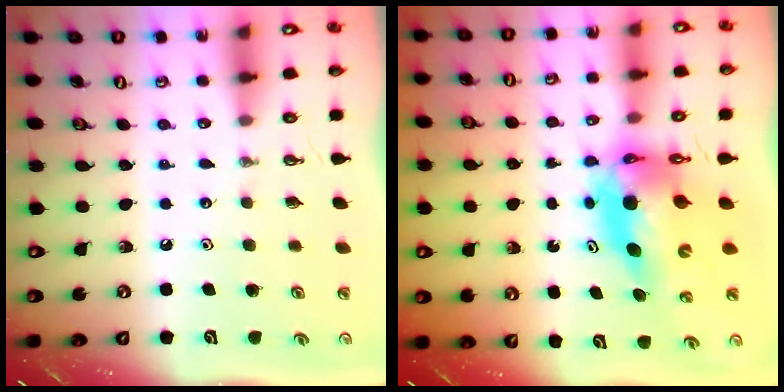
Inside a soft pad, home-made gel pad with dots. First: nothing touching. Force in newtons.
{"total": 9.4, "press": 9.4, "slide": 1.1}